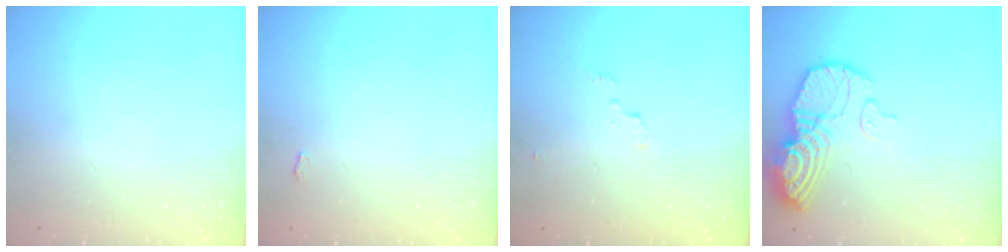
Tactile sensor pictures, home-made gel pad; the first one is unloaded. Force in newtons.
{"total": 2.7, "press": 2.7, "slide": 0.3}
{"total": 3.6, "press": 3.6, "slide": 0.4}
{"total": 15.7, "press": 15.6, "slide": 1.7}